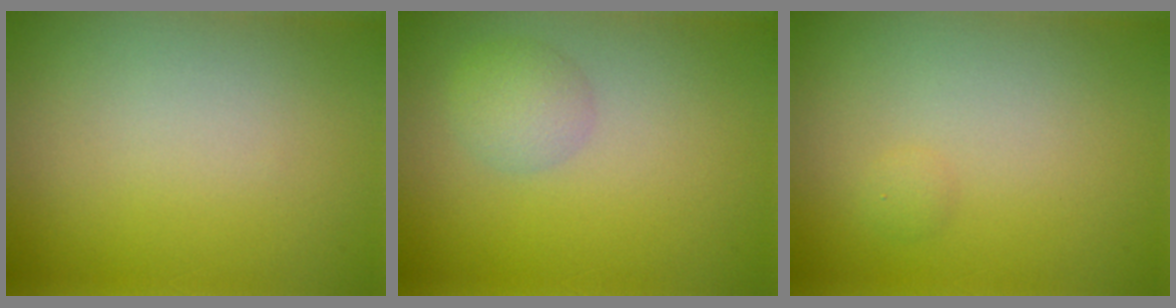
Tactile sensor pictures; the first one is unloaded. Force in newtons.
{"total": 2.3, "press": 2.3, "slide": 0.1}
{"total": 0.6, "press": 0.6, "slide": 0.1}